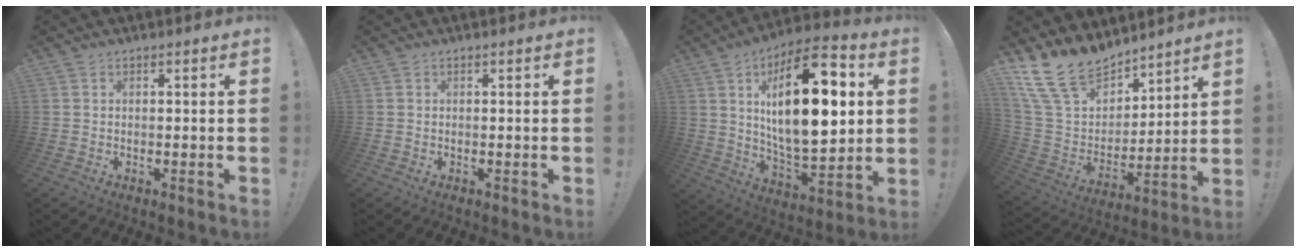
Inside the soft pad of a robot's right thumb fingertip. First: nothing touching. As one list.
[{"total": 0.0}, {"total": 26.2, "force": [6.3, 11.7, 22.6], "torque": [-0.373, -0.020, 0.097]}, {"total": 18.2, "force": [13.9, 9.4, 7.2], "torque": [-0.159, -0.092, 0.265]}]